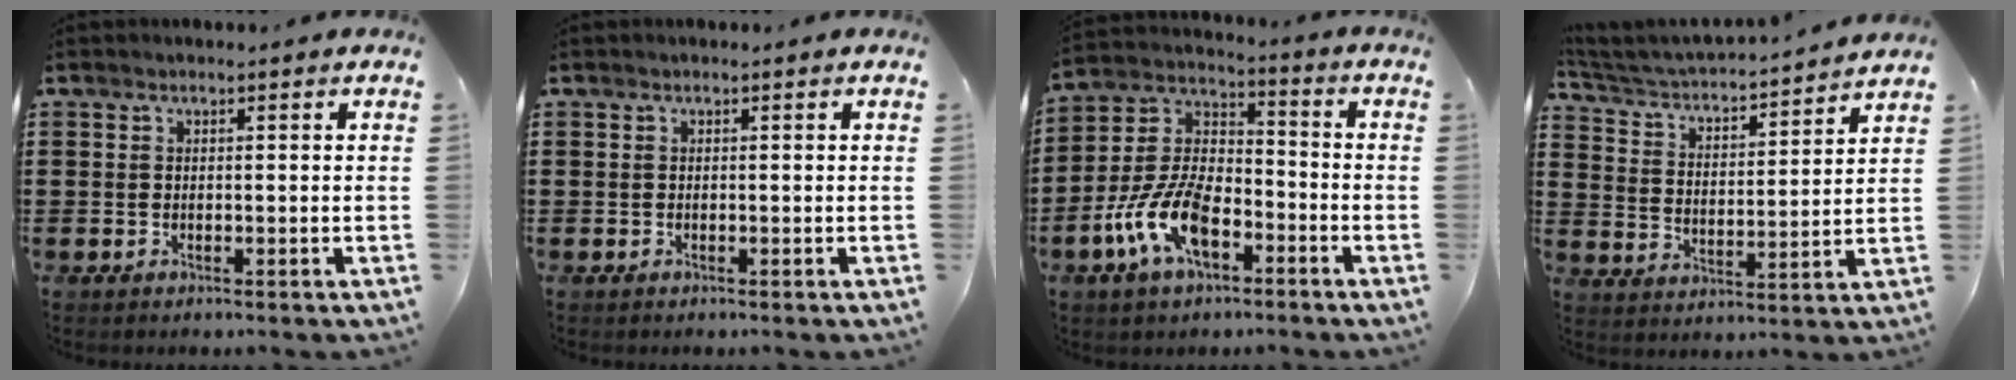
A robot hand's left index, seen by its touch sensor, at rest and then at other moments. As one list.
[{"total": 0.0}, {"total": 11.2, "force": [-6.1, 5.3, 7.8], "torque": [-0.196, 0.002, -0.123]}, {"total": 3.1, "force": [3.0, 0.3, 0.7], "torque": [-0.035, -0.029, 0.039]}]